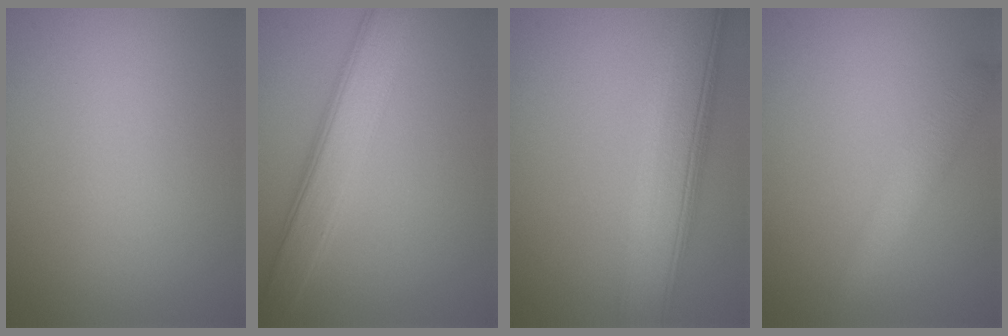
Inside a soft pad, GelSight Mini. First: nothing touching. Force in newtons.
{"total": 5.2, "press": 5.2, "slide": 0.3}
{"total": 8.2, "press": 8.2, "slide": 0.5}
{"total": 2.4, "press": 2.4, "slide": 0.2}